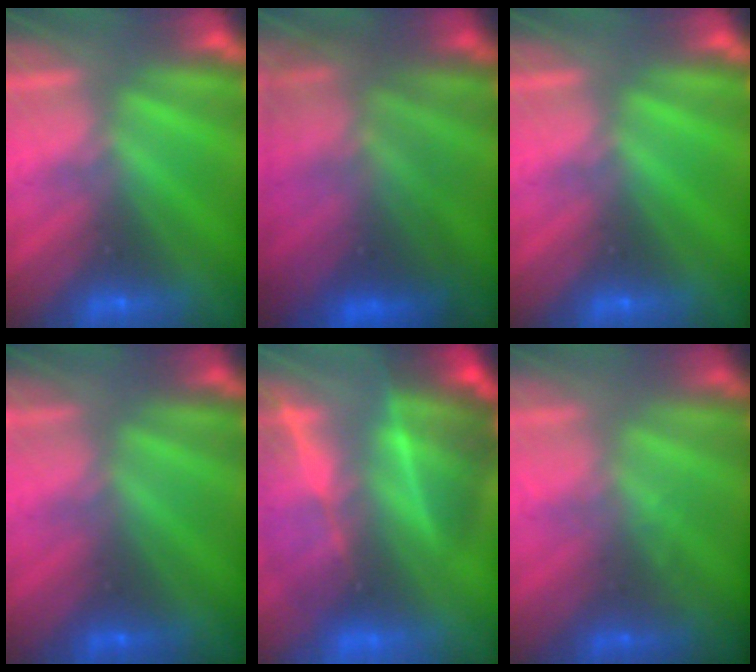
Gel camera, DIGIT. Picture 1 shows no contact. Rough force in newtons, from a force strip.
{"total": 5.6}
{"total": 0.0}
{"total": 2.4}
{"total": 5.7}
{"total": 1.4}